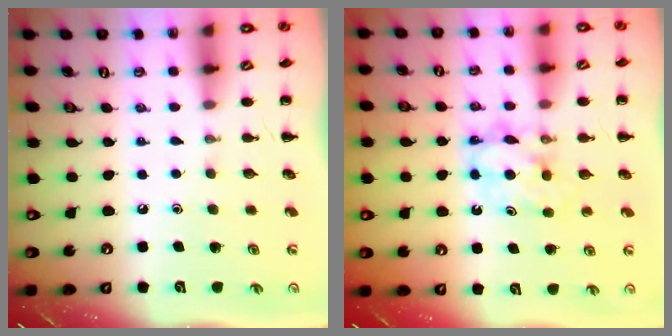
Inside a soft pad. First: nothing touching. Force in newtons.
{"total": 5.9, "press": 5.8, "slide": 0.8}